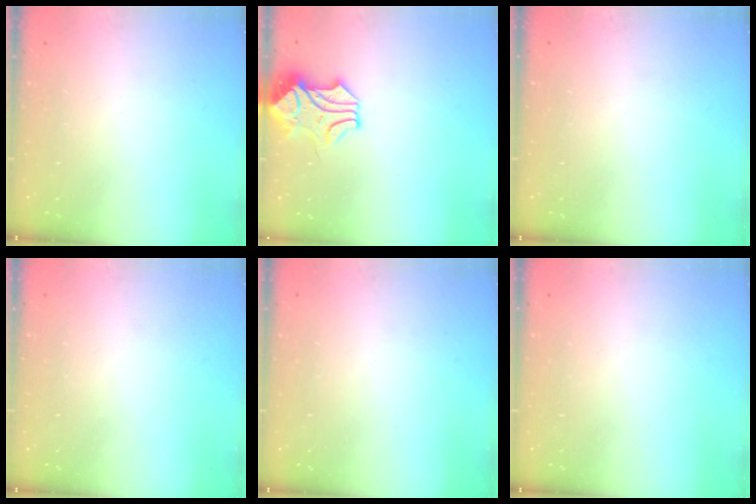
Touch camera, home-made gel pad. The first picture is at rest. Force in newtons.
{"total": 1.5, "press": 1.4, "slide": 0.6}
{"total": 0.0}
{"total": 0.0}
{"total": 0.0}
{"total": 0.0}